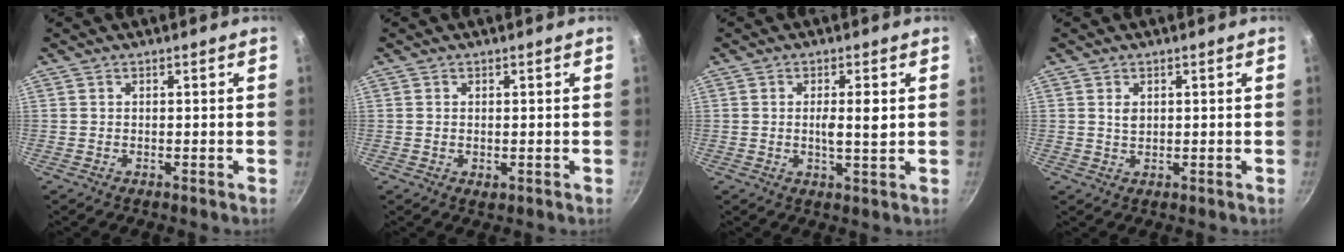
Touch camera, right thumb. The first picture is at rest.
{"total": 1.2, "force": [0.0, 0.7, 0.9], "torque": [-0.013, -0.004, -0.001]}
{"total": 4.4, "force": [0.5, 1.0, 4.3], "torque": [-0.075, -0.005, 0.006]}
{"total": 1.8, "force": [0.5, 1.3, 1.2], "torque": [-0.018, -0.003, 0.010]}